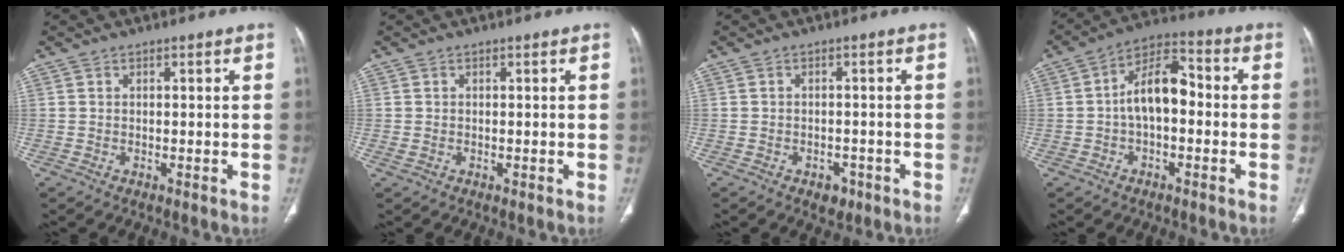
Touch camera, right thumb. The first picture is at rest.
{"total": 0.8, "force": [-0.1, 0.6, 0.4], "torque": [-0.014, 0.003, 0.003]}
{"total": 2.9, "force": [-1.6, 2.0, 1.3], "torque": [-0.005, 0.006, -0.015]}
{"total": 8.4, "force": [-0.6, 4.6, 7.1], "torque": [-0.112, 0.035, -0.021]}